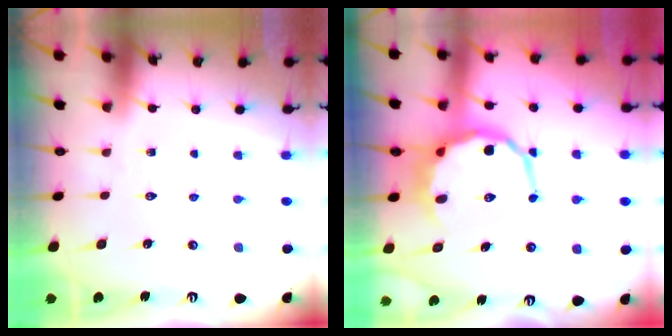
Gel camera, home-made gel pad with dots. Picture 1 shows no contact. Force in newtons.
{"total": 8.3, "press": 7.8, "slide": 2.7}